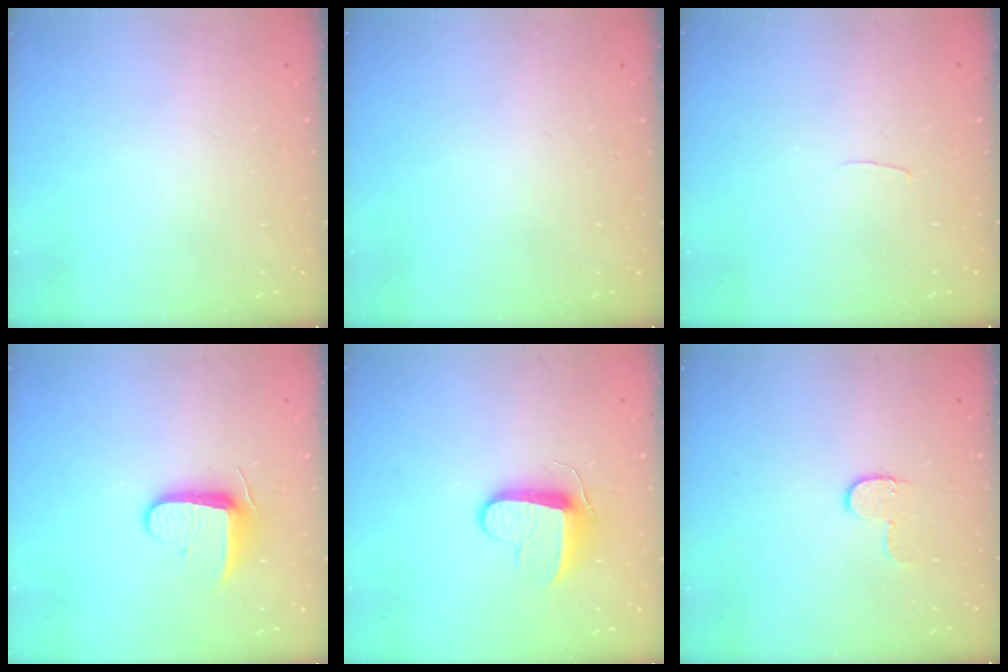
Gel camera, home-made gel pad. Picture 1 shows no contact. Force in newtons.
{"total": 0.0}
{"total": 2.0, "press": 2.0, "slide": 0.2}
{"total": 8.9, "press": 8.9, "slide": 0.9}
{"total": 9.2, "press": 9.2, "slide": 0.3}
{"total": 5.2, "press": 5.1, "slide": 0.6}